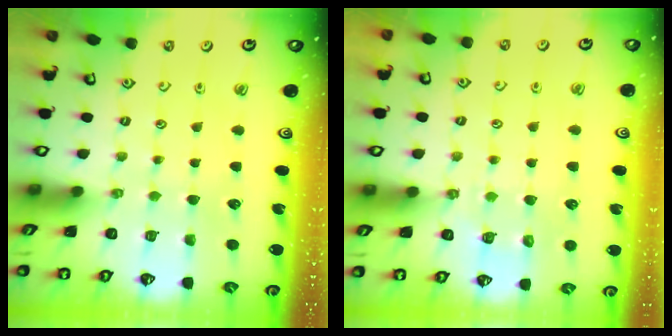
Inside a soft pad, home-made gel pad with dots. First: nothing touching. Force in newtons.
{"total": 4.2, "press": 4.1, "slide": 0.9}